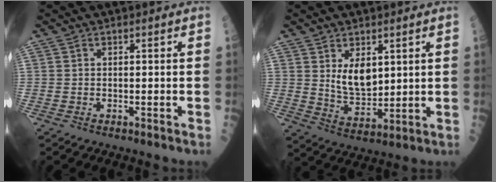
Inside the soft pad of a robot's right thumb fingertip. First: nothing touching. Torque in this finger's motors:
{"motor_torque": [0.65, 0.52, 0.46, 0.10, 0.00]}